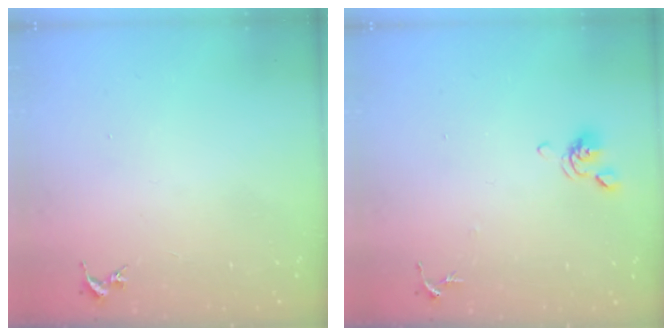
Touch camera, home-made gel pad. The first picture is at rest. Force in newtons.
{"total": 6.9, "press": 6.7, "slide": 1.6}